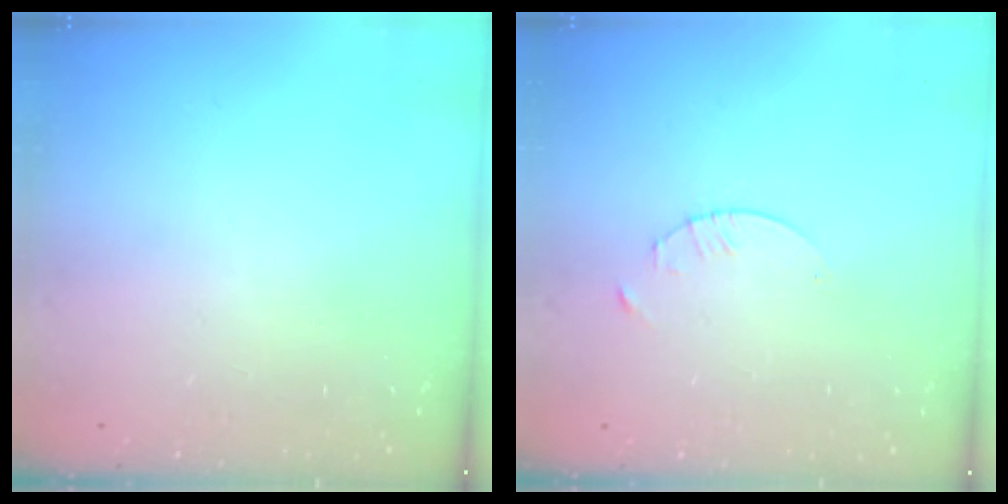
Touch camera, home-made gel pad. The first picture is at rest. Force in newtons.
{"total": 1.7, "press": 1.6, "slide": 0.2}